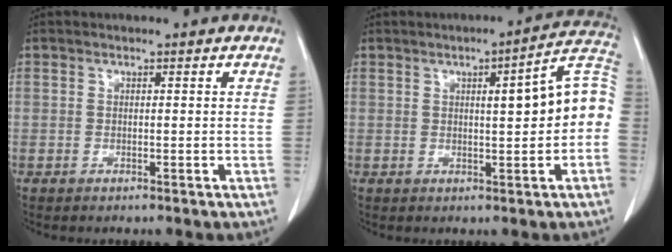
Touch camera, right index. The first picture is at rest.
{"total": 8.9, "force": [0.2, 1.4, 8.8], "torque": [-0.111, 0.029, -0.001]}